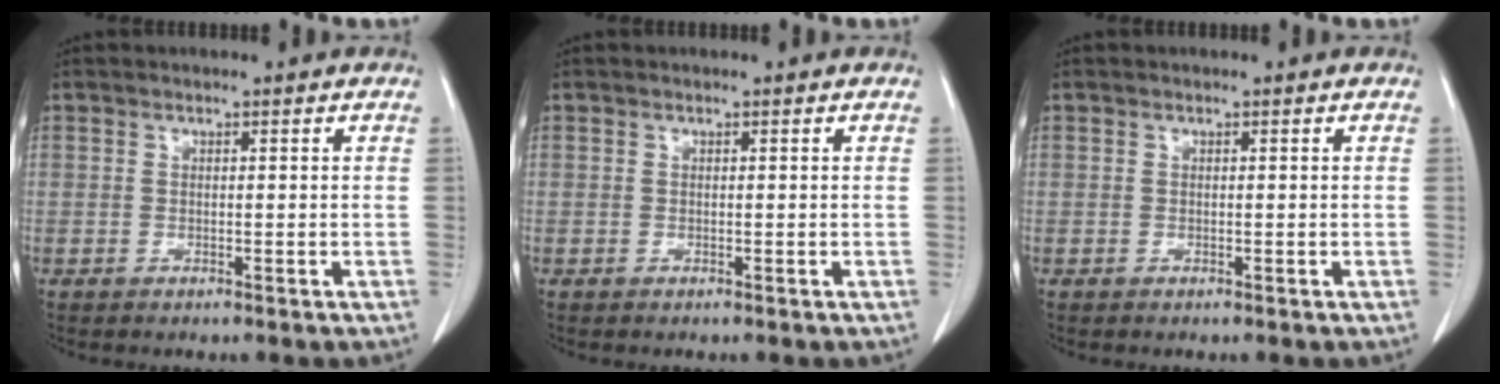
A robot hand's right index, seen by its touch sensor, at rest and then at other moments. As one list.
[{"total": 0.0}, {"total": 0.0}]